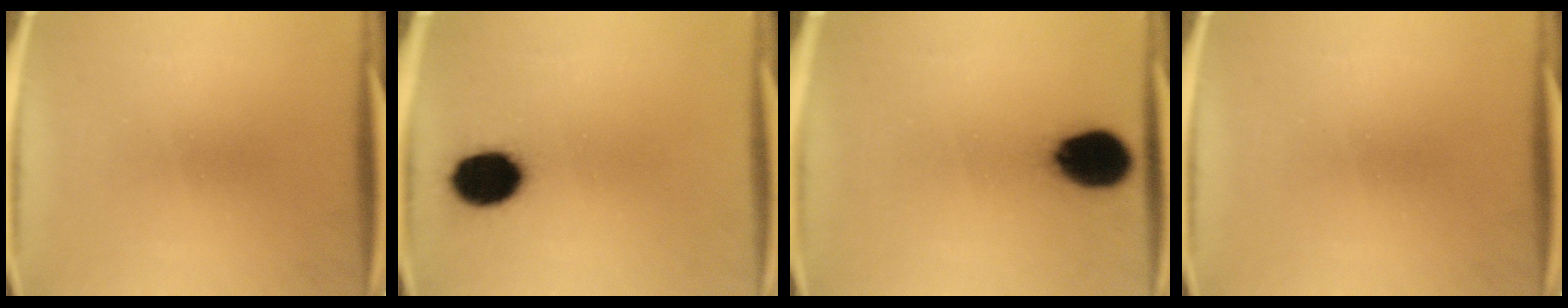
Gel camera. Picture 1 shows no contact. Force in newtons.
{"total": 11.5}
{"total": 13.2}
{"total": 0.0}